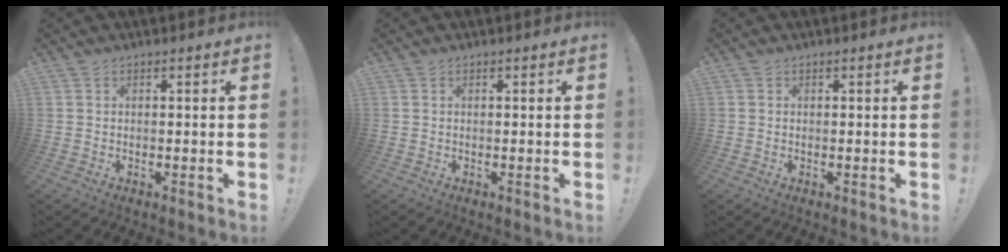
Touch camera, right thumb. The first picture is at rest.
{"total": 0.0}
{"total": 0.0}